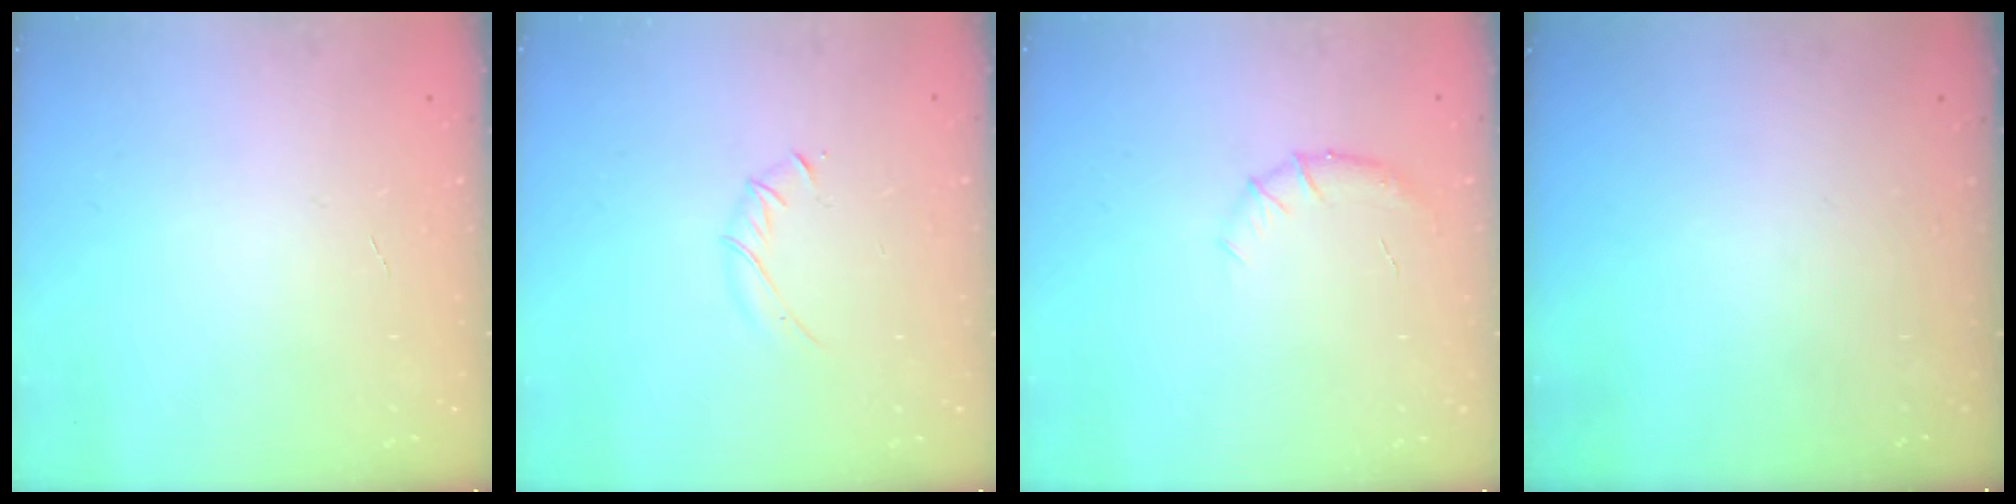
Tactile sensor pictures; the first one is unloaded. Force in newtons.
{"total": 3.2, "press": 3.1, "slide": 0.7}
{"total": 6.7, "press": 6.5, "slide": 1.8}
{"total": 0.0}